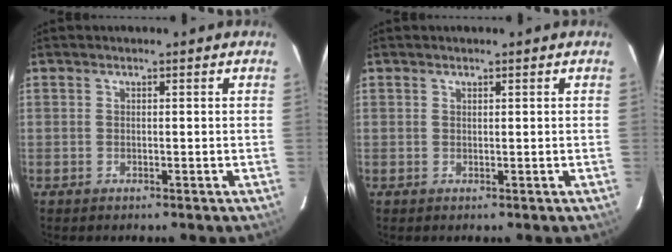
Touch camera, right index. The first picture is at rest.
{"total": 0.0}